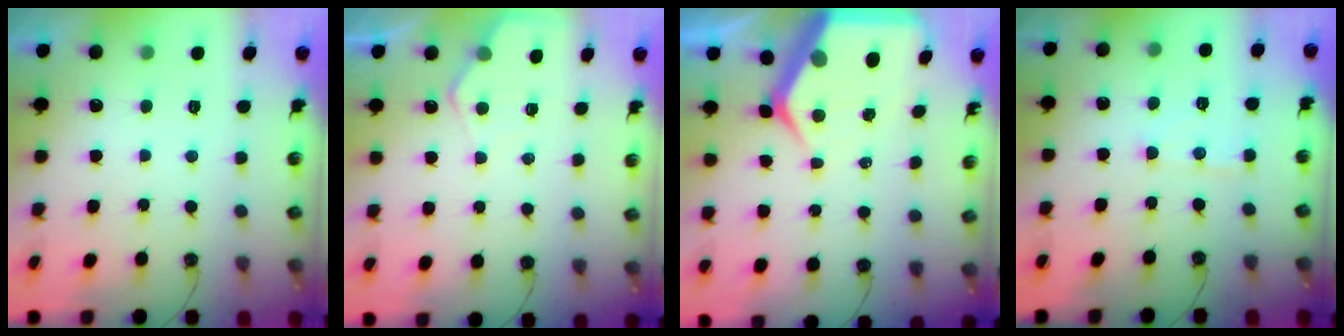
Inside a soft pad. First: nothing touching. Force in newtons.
{"total": 6.8, "press": 6.7, "slide": 0.5}
{"total": 10.5, "press": 10.4, "slide": 1.0}
{"total": 6.2, "press": 6.2, "slide": 0.4}